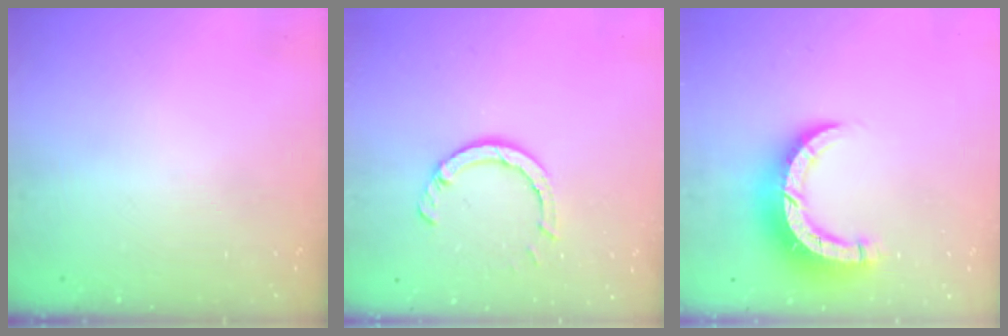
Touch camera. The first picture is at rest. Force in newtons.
{"total": 5.7, "press": 5.6, "slide": 0.7}
{"total": 10.6, "press": 10.5, "slide": 1.1}